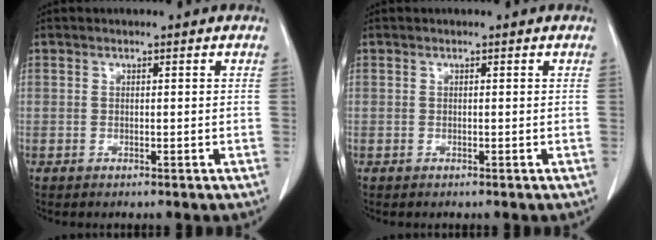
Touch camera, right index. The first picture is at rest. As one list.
[{"total": 0.0}]